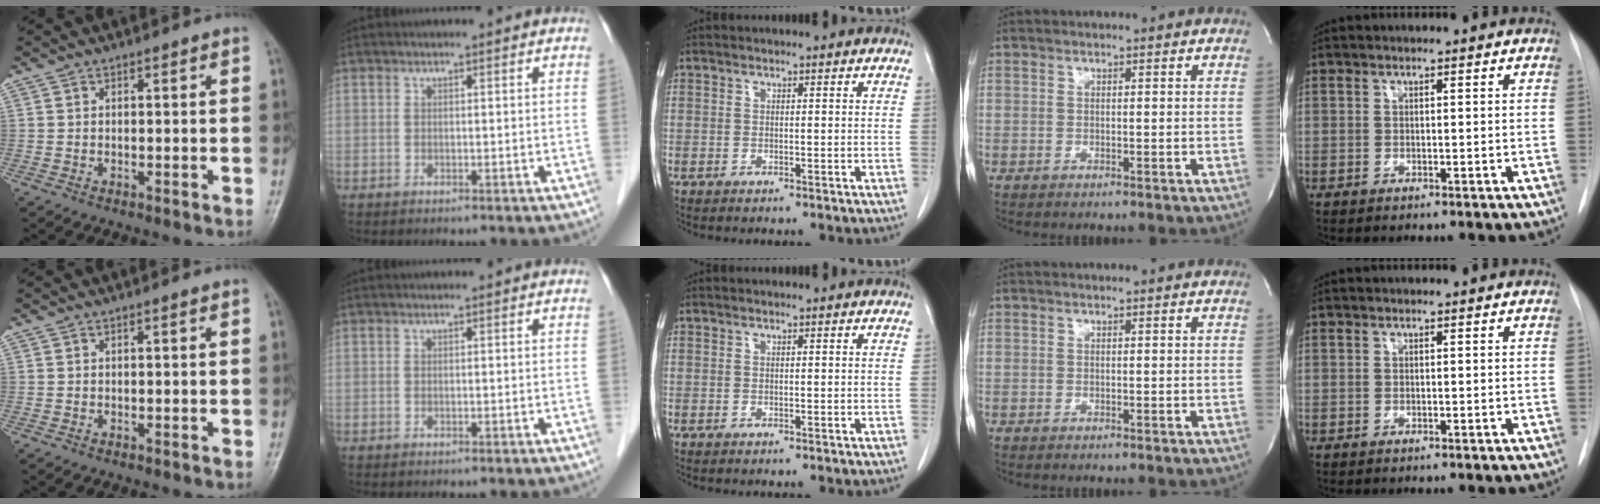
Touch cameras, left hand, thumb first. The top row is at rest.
{}